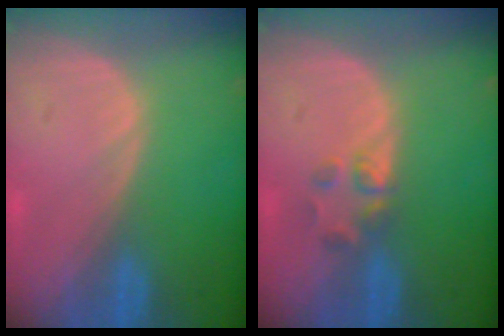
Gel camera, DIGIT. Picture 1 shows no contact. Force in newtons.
{"total": 2.6, "press": 2.4, "slide": 0.9}